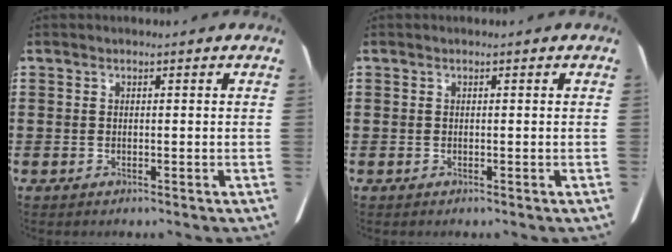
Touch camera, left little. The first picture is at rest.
{"total": 0.0}